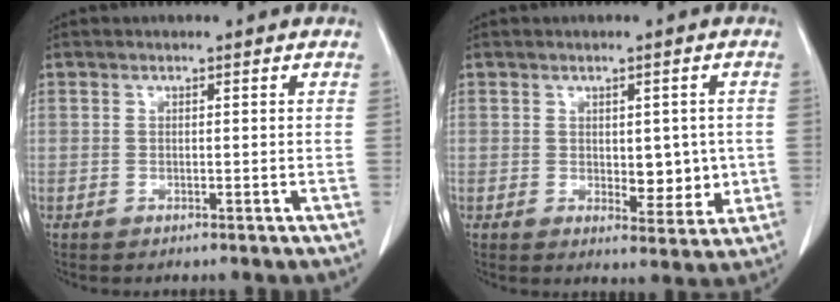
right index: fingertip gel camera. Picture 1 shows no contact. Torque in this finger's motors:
{"motor_torque": [0.19, 0.07, 0.13, 0.04]}